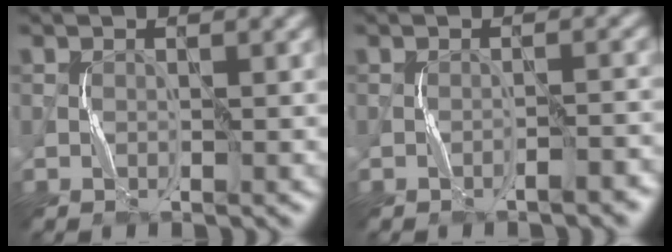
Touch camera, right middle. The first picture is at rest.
{"total": 1.5, "force": [-1.2, 0.2, 1.0], "torque": [-0.011, 0.011, -0.018]}